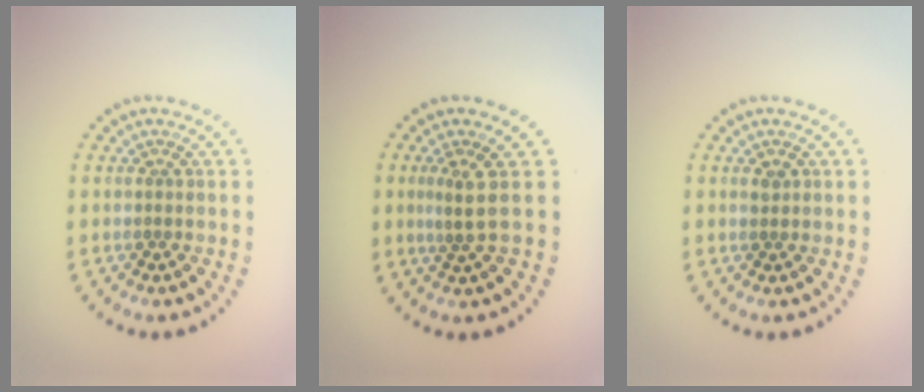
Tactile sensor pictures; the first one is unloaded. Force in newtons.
{"total": 1.8, "press": 1.1, "slide": 1.4}
{"total": 0.9, "press": 0.9, "slide": 0.0}